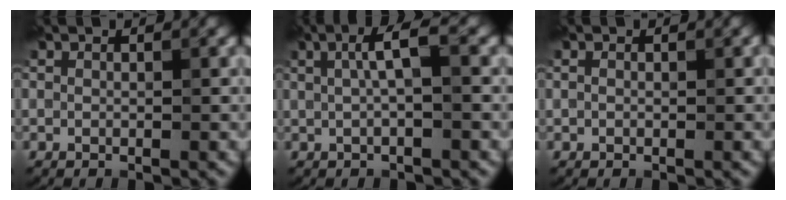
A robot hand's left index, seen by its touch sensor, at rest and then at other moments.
{"total": 3.2, "force": [0.6, 0.6, 3.1], "torque": [-0.054, 0.010, 0.008]}
{"total": 0.6, "force": [0.1, 0.5, 0.3], "torque": [-0.006, 0.000, 0.002]}